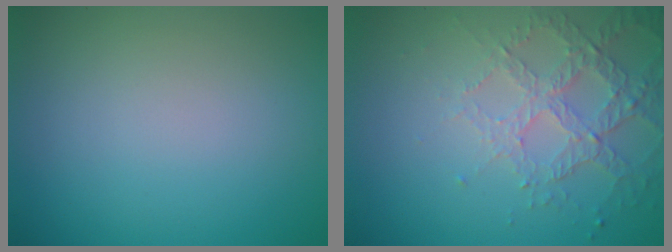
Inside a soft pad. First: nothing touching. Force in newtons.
{"total": 4.2, "press": 3.2, "slide": 2.7}